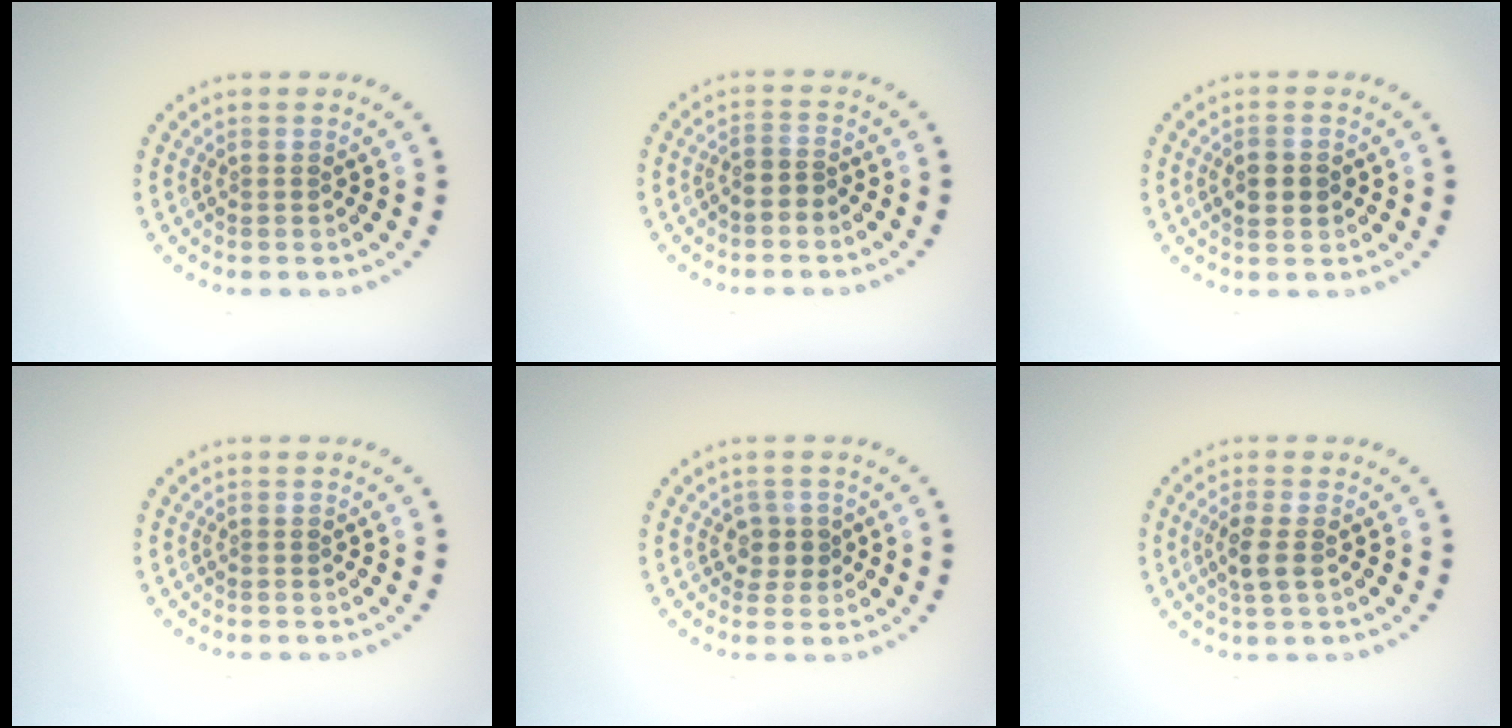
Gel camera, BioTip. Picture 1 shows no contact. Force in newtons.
{"total": 1.2, "press": 0.9, "slide": 0.8}
{"total": 2.7, "press": 2.7, "slide": 0.1}
{"total": 0.0}
{"total": 1.8, "press": 1.4, "slide": 1.1}
{"total": 2.3, "press": 2.1, "slide": 0.9}